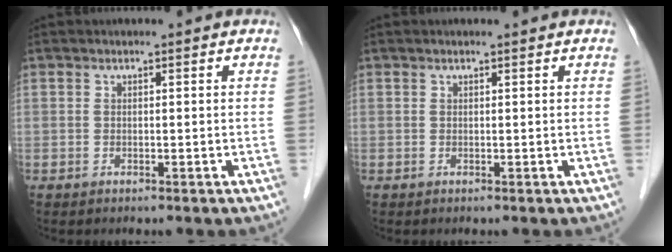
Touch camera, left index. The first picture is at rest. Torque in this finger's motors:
{"motor_torque": [0.12, -0.08, 0.04, -0.01]}